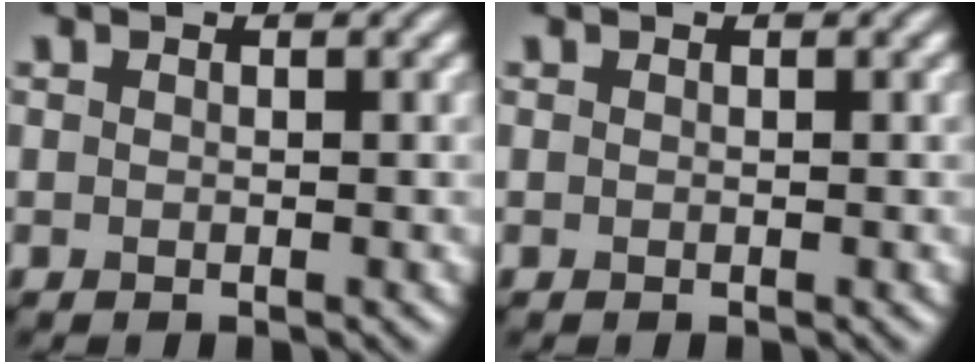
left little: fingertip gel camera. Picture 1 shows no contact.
{"total": 0.0}